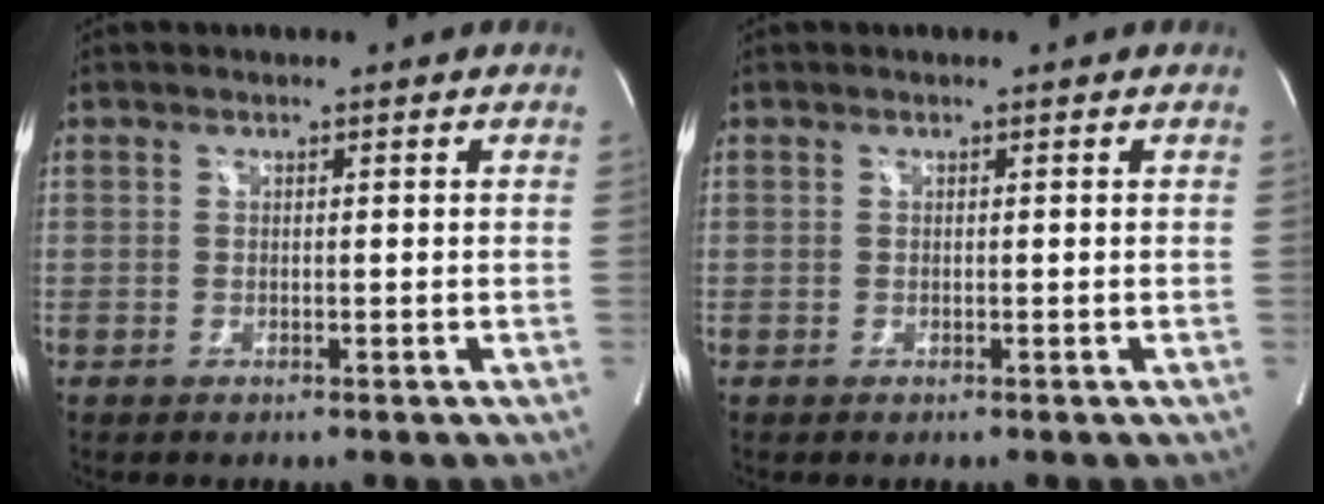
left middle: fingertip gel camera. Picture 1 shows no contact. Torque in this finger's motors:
{"motor_torque": [0.00, 0.00, 0.00, 0.00]}